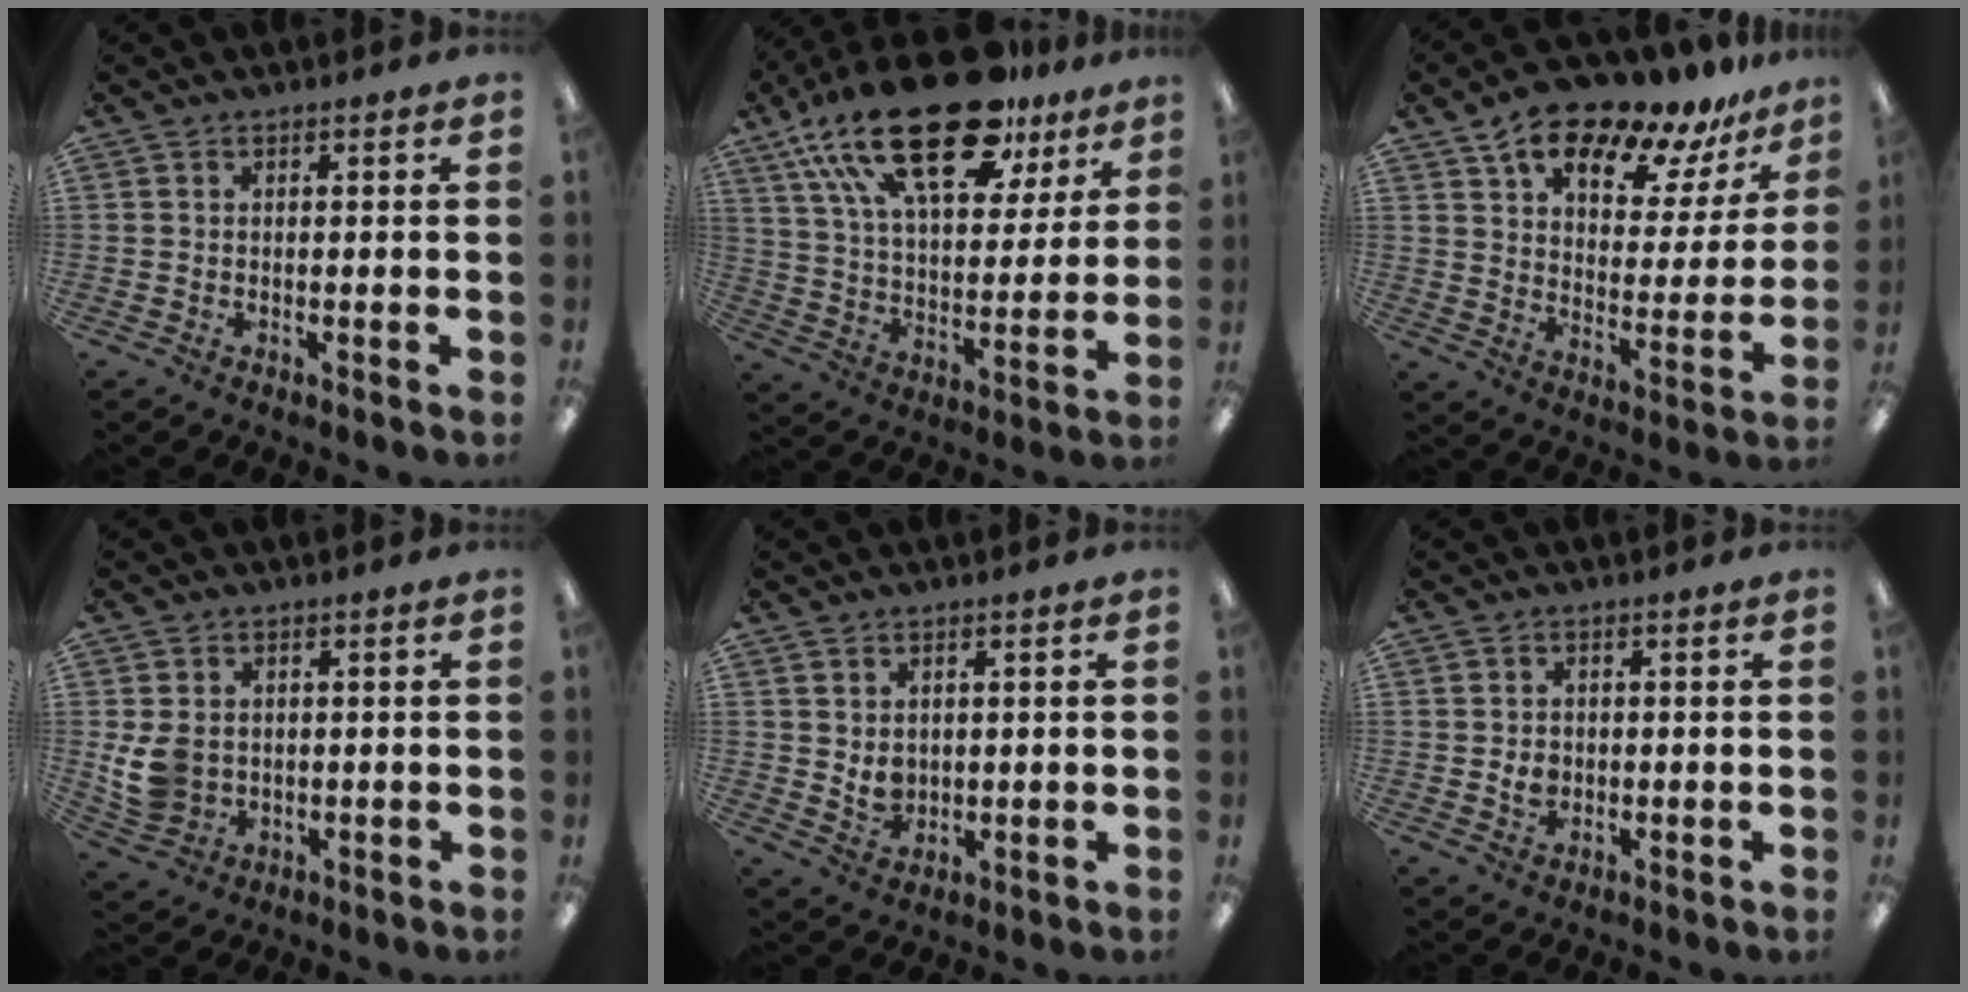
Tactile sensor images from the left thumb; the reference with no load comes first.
{"total": 26.9, "force": [17.1, 11.7, 17.2], "torque": [-0.300, -0.091, 0.291]}
{"total": 16.4, "force": [13.5, 5.8, 7.2], "torque": [-0.122, -0.095, 0.231]}
{"total": 7.0, "force": [0.4, 6.1, 3.5], "torque": [-0.080, 0.010, 0.013]}
{"total": 3.8, "force": [1.7, 3.1, 1.3], "torque": [-0.016, -0.010, 0.030]}
{"total": 2.9, "force": [0.0, 2.5, 1.5], "torque": [-0.020, 0.002, -0.003]}